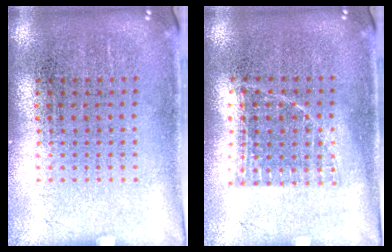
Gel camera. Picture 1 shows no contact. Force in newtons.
{"total": 0.8, "press": 0.7, "slide": 0.3}